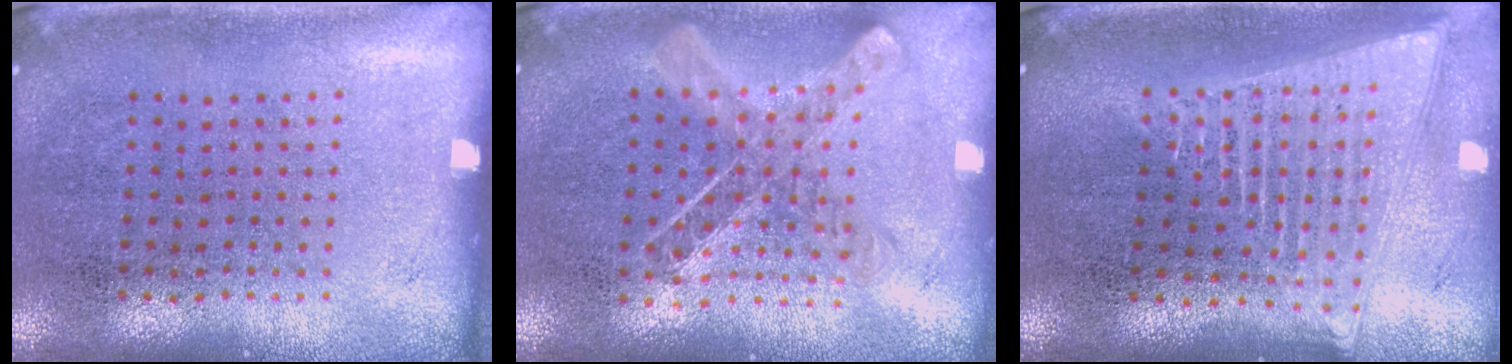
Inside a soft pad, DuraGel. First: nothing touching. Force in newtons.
{"total": 1.0, "press": 1.0, "slide": 0.1}
{"total": 2.1, "press": 1.8, "slide": 1.1}